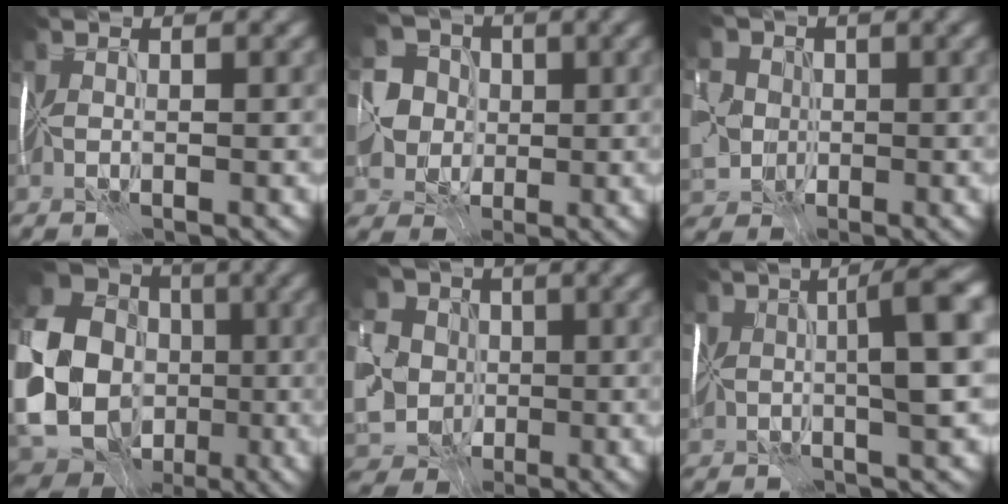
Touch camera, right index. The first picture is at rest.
{"total": 4.2, "force": [-0.5, 4.0, 1.1], "torque": [-0.023, 0.003, -0.009]}
{"total": 4.7, "force": [-0.6, 4.4, 1.6], "torque": [-0.048, 0.009, -0.015]}
{"total": 20.9, "force": [-3.2, 19.1, 7.7], "torque": [-0.200, -0.003, -0.080]}
{"total": 8.5, "force": [-0.9, 7.5, 3.9], "torque": [-0.090, -0.001, -0.021]}
{"total": 6.7, "force": [0.4, 1.8, 6.5], "torque": [-0.096, 0.013, 0.014]}